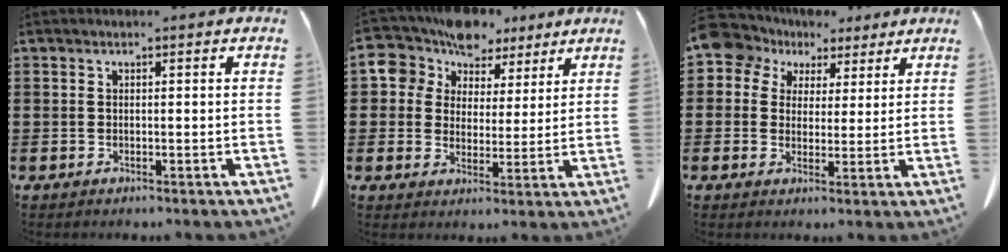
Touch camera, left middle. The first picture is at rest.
{"total": 8.7, "force": [6.8, 5.1, 1.9], "torque": [-0.079, -0.025, 0.124]}
{"total": 6.5, "force": [4.5, 4.6, 1.1], "torque": [-0.052, -0.011, 0.084]}